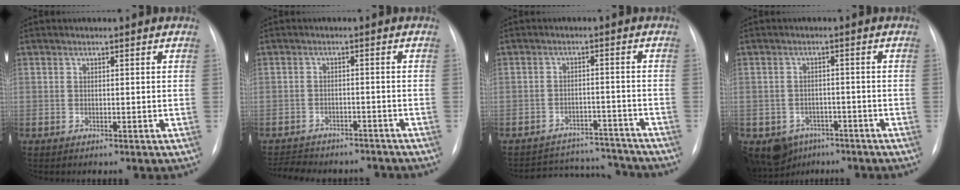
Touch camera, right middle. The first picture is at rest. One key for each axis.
{"total": 10.5, "fx": -9.5, "fy": 3.5, "fz": 2.9, "tx": -0.058, "ty": 0.006, "tz": -0.121}
{"total": 11.6, "fx": -11.3, "fy": 2.6, "fz": 0.6, "tx": -0.006, "ty": 0.019, "tz": -0.149}
{"total": 7.5, "fx": -4.7, "fy": 5.6, "fz": 1.6, "tx": -0.030, "ty": 0.010, "tz": -0.062}